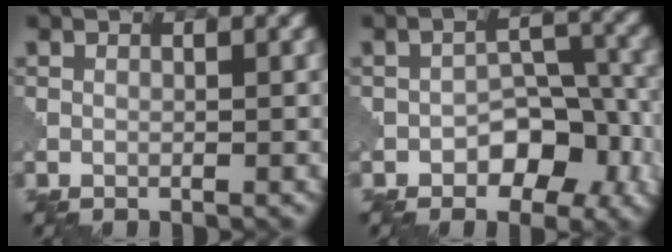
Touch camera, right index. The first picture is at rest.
{"total": 5.5, "force": [-2.3, 3.5, 3.6], "torque": [-0.032, 0.004, -0.037]}